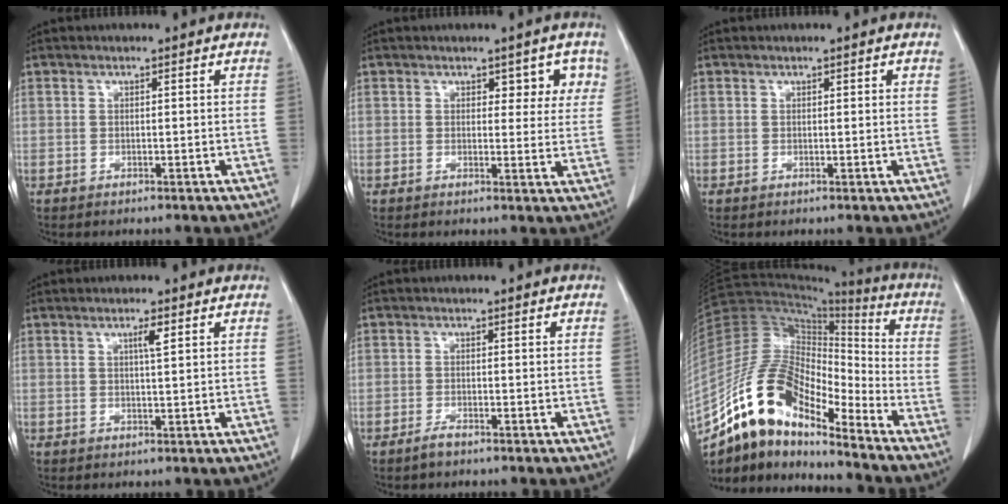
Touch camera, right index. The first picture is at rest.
{"total": 4.4, "force": [2.3, 2.6, 2.7], "torque": [-0.008, 0.002, 0.023]}
{"total": 0.8, "force": [0.5, 0.1, 0.6], "torque": [-0.010, 0.003, 0.005]}
{"total": 2.0, "force": [0.9, 0.0, 1.8], "torque": [-0.033, -0.002, 0.015]}
{"total": 1.5, "force": [-1.2, 0.3, 0.8], "torque": [-0.020, -0.002, -0.022]}
{"total": 15.2, "force": [-11.5, 5.3, 8.5], "torque": [-0.155, 0.052, -0.210]}